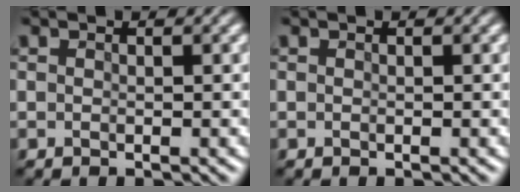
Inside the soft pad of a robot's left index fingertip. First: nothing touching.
{"total": 0.0}